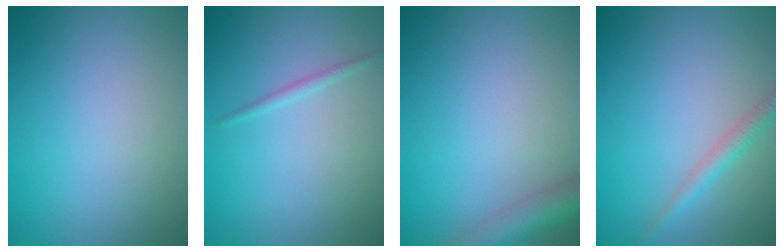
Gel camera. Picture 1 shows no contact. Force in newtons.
{"total": 0.8, "press": 0.8, "slide": 0.0}
{"total": 4.0, "press": 4.0, "slide": 0.3}
{"total": 2.0, "press": 2.0, "slide": 0.0}